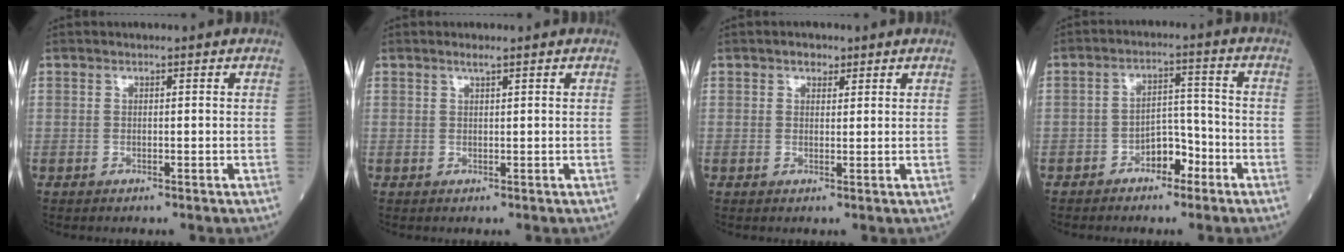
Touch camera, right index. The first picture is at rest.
{"total": 0.9, "force": [0.7, -0.1, 0.6], "torque": [-0.013, -0.001, 0.014]}
{"total": 1.6, "force": [1.1, 1.1, 0.7], "torque": [-0.009, 0.002, 0.014]}
{"total": 4.9, "force": [-3.0, 2.5, 3.0], "torque": [-0.043, 0.019, -0.052]}